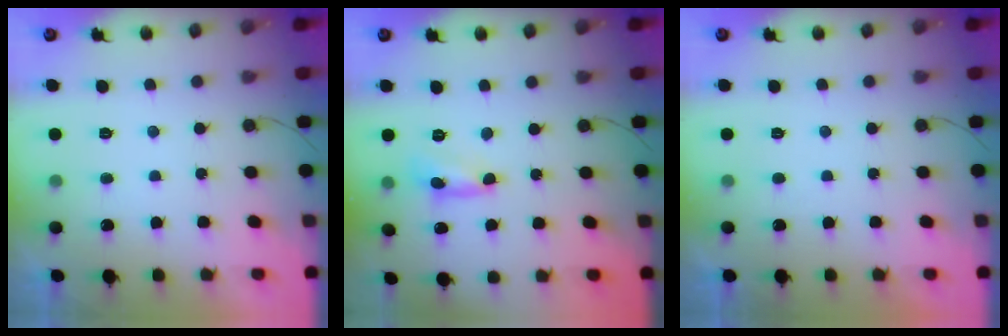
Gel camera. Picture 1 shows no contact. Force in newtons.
{"total": 1.8, "press": 1.8, "slide": 0.2}
{"total": 0.0}